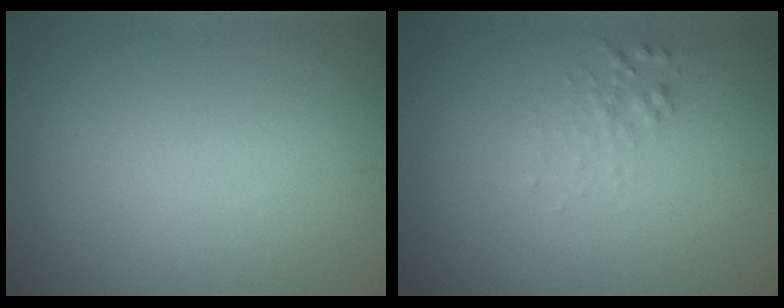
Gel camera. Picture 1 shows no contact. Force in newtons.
{"total": 1.0, "press": 1.0, "slide": 0.0}